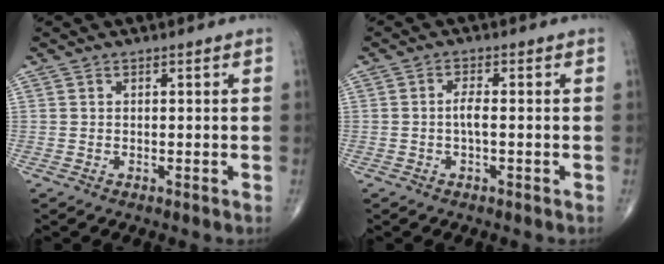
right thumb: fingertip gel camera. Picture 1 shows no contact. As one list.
[{"total": 2.3, "force": [-0.4, 0.5, 2.2], "torque": [-0.047, 0.002, -0.010]}]